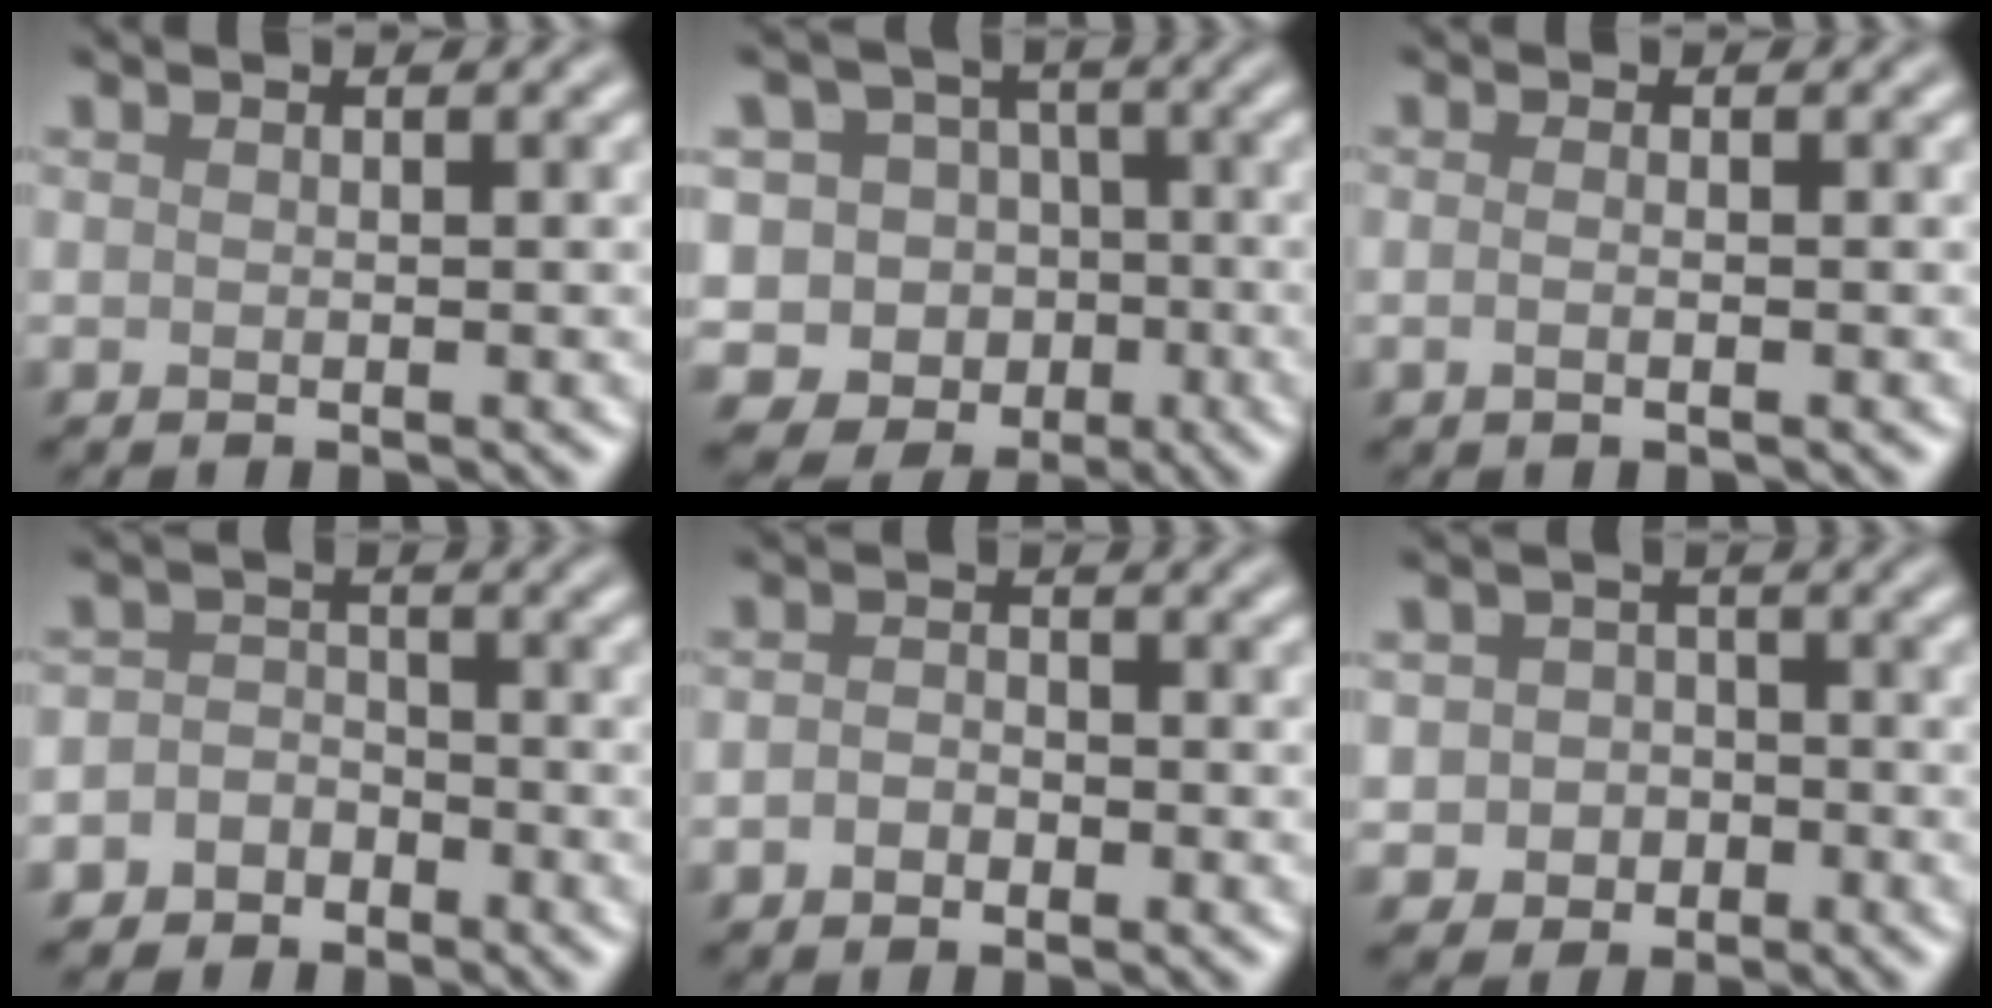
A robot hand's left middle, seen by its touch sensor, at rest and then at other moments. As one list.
[{"total": 9.6, "force": [-3.3, 8.7, 2.5], "torque": [-0.029, 0.012, -0.078]}, {"total": 1.0, "force": [-0.2, 0.4, 0.9], "torque": [-0.012, -0.005, -0.008]}, {"total": 3.0, "force": [-1.9, 2.3, 0.5], "torque": [0.028, 0.006, -0.046]}, {"total": 1.9, "force": [-0.7, 1.3, 1.2], "torque": [-0.025, -0.001, -0.018]}, {"total": 3.1, "force": [-0.6, 2.9, 1.0], "torque": [0.001, -0.004, -0.019]}]